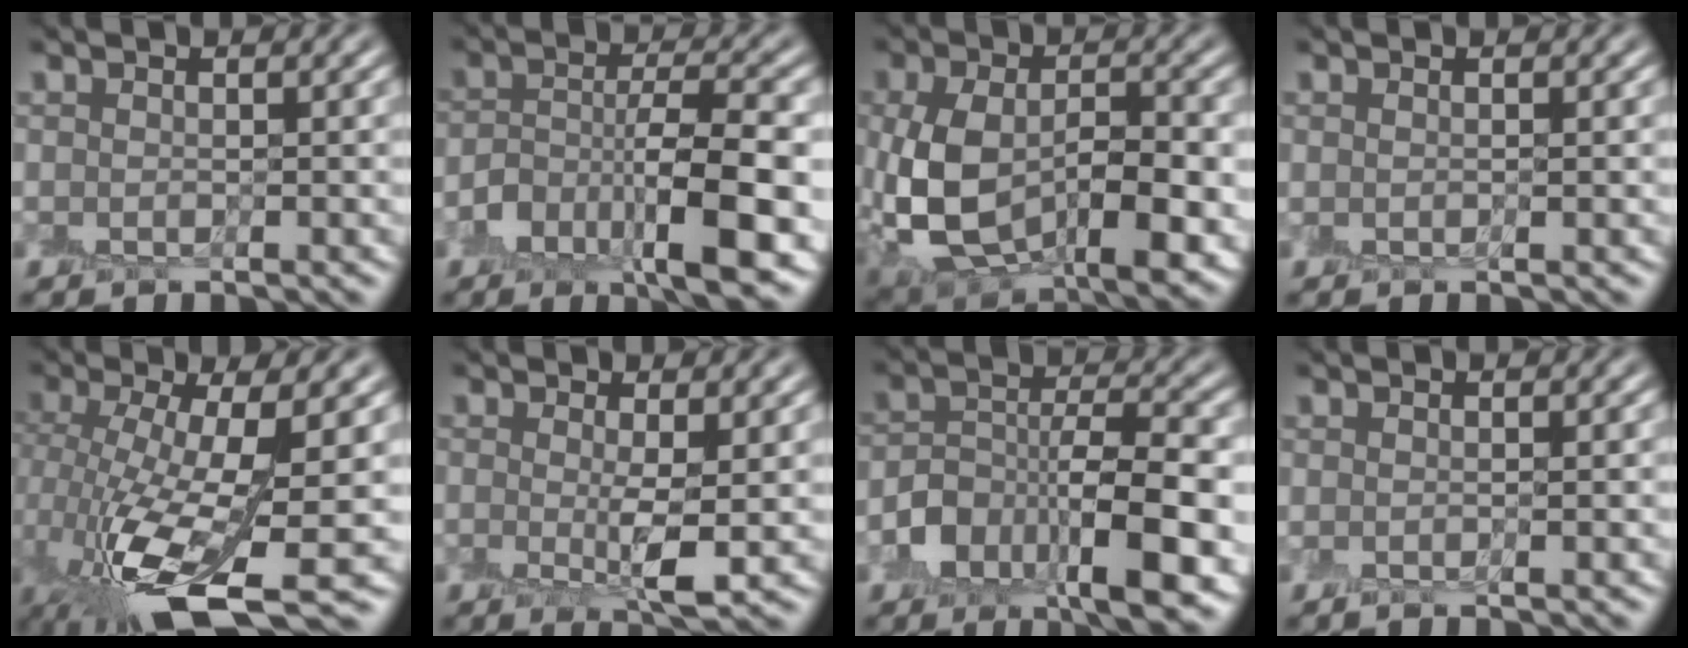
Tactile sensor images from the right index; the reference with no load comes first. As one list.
[{"total": 9.0, "force": [-4.0, 3.4, 7.3], "torque": [-0.116, 0.002, -0.066]}, {"total": 11.3, "force": [-2.1, 6.7, 8.8], "torque": [-0.180, -0.024, -0.020]}, {"total": 0.0}, {"total": 11.5, "force": [-3.0, 3.9, 10.4], "torque": [-0.205, -0.027, -0.041]}, {"total": 2.7, "force": [0.0, 0.5, 2.7], "torque": [-0.047, -0.010, 0.005]}, {"total": 9.9, "force": [-4.4, 4.8, 7.5], "torque": [-0.119, 0.001, -0.070]}, {"total": 0.6, "force": [-0.1, 0.2, 0.5], "torque": [-0.007, 0.000, -0.004]}]